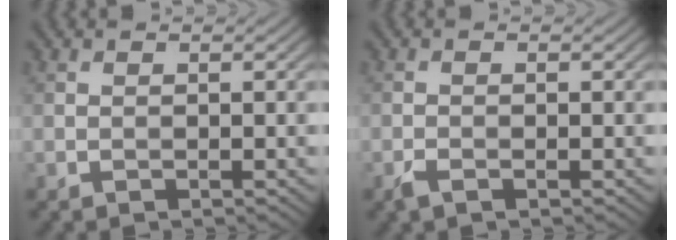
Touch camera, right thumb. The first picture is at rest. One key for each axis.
{"total": 1.2, "fx": -0.8, "fy": 0.3, "fz": 0.8, "tx": -0.022, "ty": -0.001, "tz": -0.017}